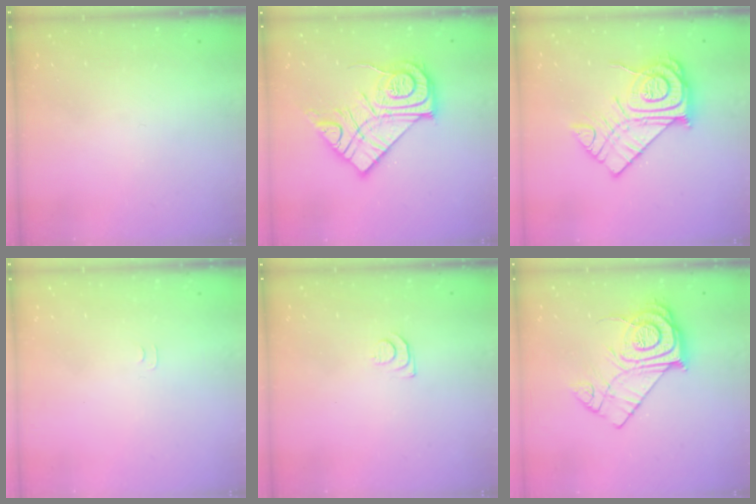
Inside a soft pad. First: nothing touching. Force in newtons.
{"total": 18.2, "press": 18.1, "slide": 1.2}
{"total": 17.3, "press": 17.2, "slide": 1.3}
{"total": 3.7, "press": 3.7, "slide": 0.4}
{"total": 5.4, "press": 5.4, "slide": 0.7}
{"total": 13.5, "press": 13.5, "slide": 1.0}